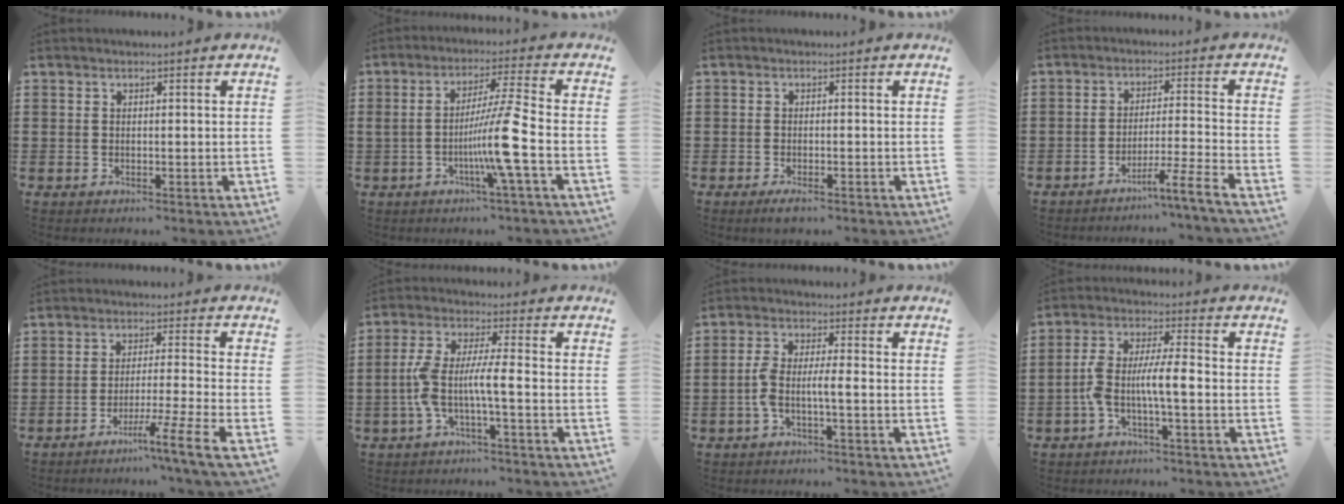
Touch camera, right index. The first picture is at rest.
{"total": 9.3, "force": [-2.9, -1.1, 8.8], "torque": [-0.165, -0.011, -0.061]}
{"total": 1.4, "force": [-1.0, 0.2, 0.9], "torque": [-0.017, -0.002, -0.019]}
{"total": 5.3, "force": [-4.4, -1.4, 2.6], "torque": [-0.040, -0.017, -0.084]}
{"total": 6.1, "force": [-4.2, -1.6, 4.1], "torque": [-0.067, -0.015, -0.080]}
{"total": 6.5, "force": [-2.3, 0.8, 6.0], "torque": [-0.144, -0.010, -0.056]}
{"total": 4.0, "force": [-1.6, 0.6, 3.6], "torque": [-0.093, -0.011, -0.040]}
{"total": 6.4, "force": [-2.0, 1.4, 5.9], "torque": [-0.133, -0.005, -0.046]}